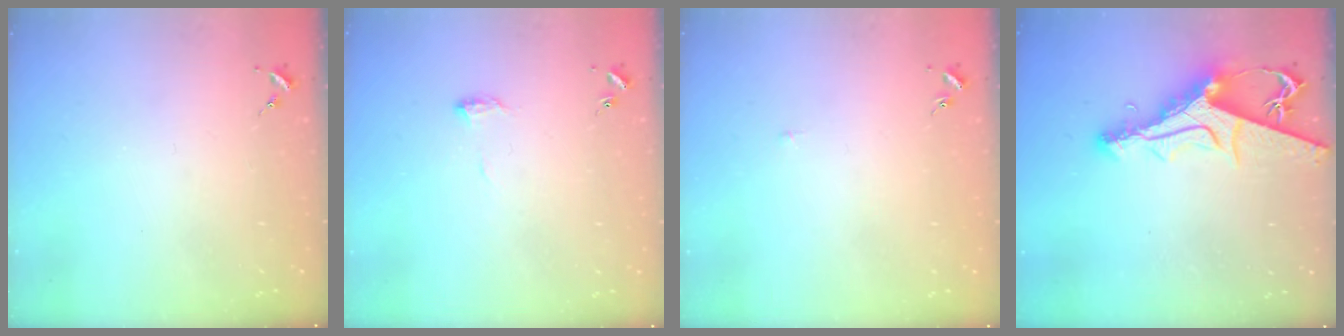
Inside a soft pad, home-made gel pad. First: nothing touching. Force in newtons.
{"total": 5.3, "press": 5.3, "slide": 0.4}
{"total": 1.8, "press": 1.8, "slide": 0.3}
{"total": 12.8, "press": 12.7, "slide": 1.2}